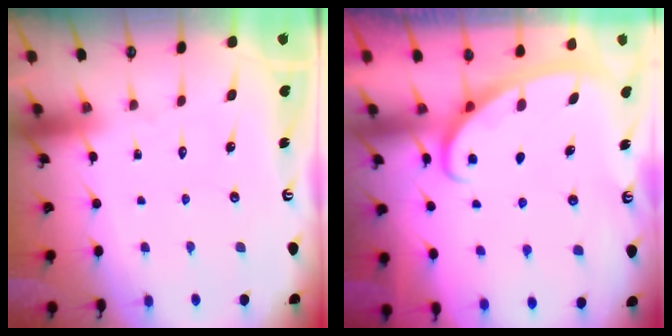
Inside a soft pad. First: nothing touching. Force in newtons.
{"total": 3.0, "press": 2.9, "slide": 0.4}